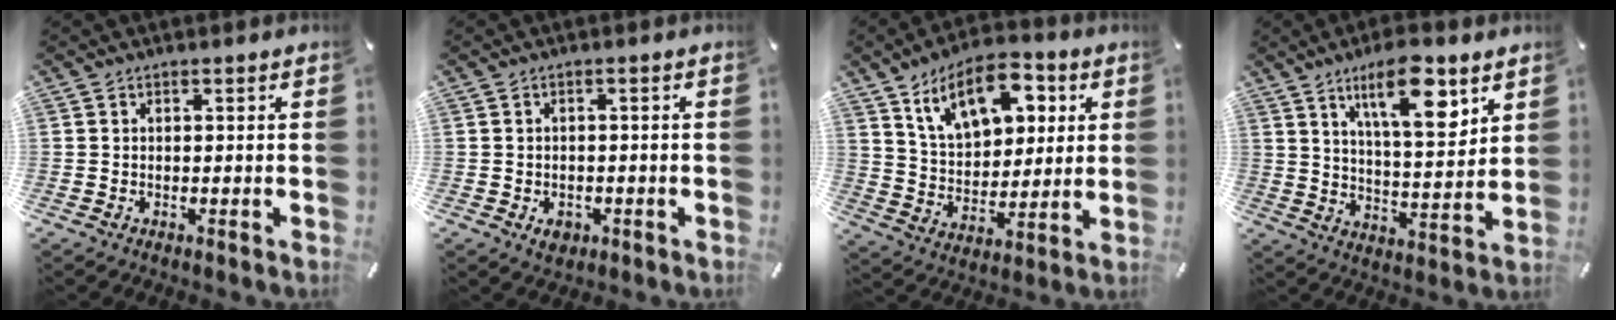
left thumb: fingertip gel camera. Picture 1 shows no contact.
{"total": 3.3, "force": [-1.4, 2.5, 1.6], "torque": [-0.033, 0.006, -0.026]}
{"total": 15.5, "force": [8.3, 9.4, 9.2], "torque": [-0.158, -0.019, 0.150]}
{"total": 14.6, "force": [8.5, 5.1, 10.7], "torque": [-0.169, -0.038, 0.141]}